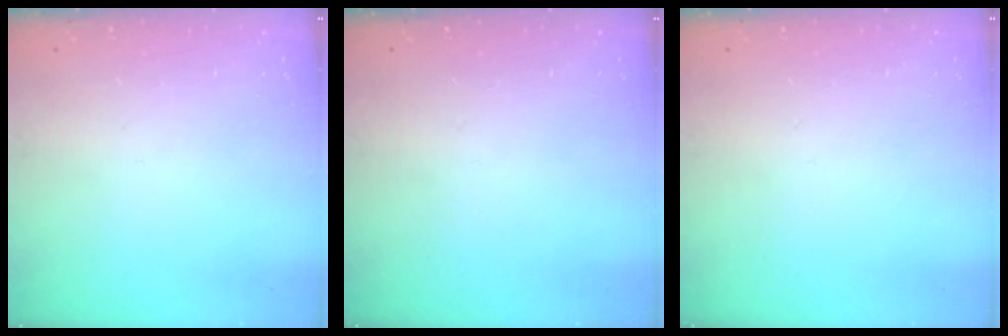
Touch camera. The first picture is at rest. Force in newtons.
{"total": 0.0}
{"total": 0.0}